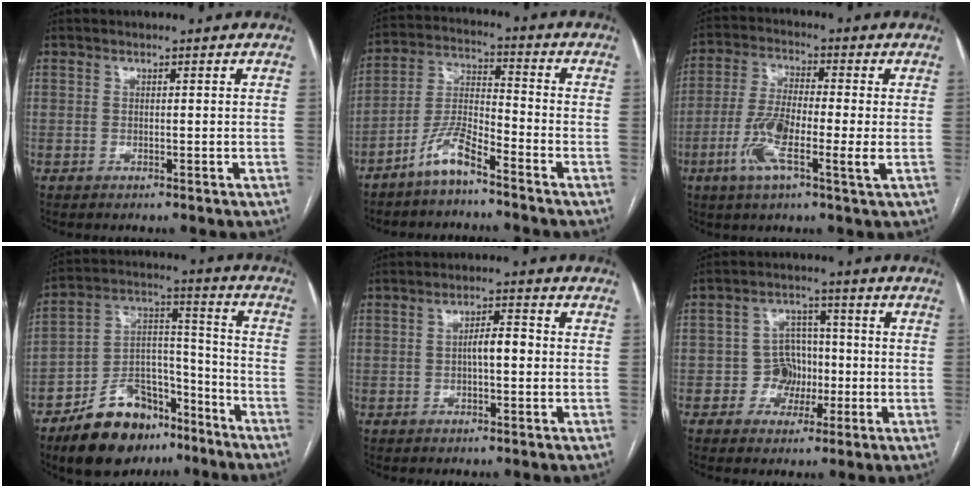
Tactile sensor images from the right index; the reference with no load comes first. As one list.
[{"total": 7.3, "force": [-5.5, 1.2, 4.8], "torque": [-0.109, -0.004, -0.113]}, {"total": 10.1, "force": [-2.5, 1.4, 9.6], "torque": [-0.196, 0.000, -0.053]}, {"total": 15.9, "force": [-11.2, 8.2, 7.7], "torque": [-0.131, 0.040, -0.185]}, {"total": 3.6, "force": [-0.3, 1.0, 3.5], "torque": [-0.058, 0.012, -0.004]}, {"total": 5.7, "force": [-1.3, 5.2, 2.0], "torque": [-0.026, 0.022, -0.020]}]